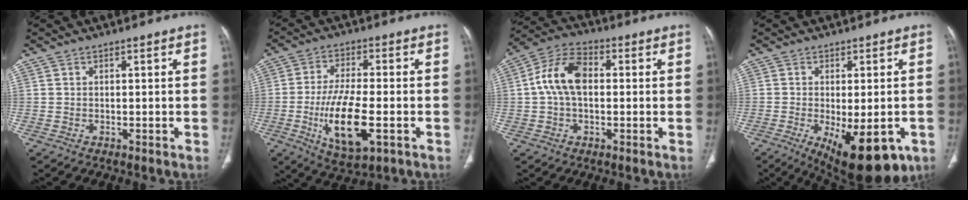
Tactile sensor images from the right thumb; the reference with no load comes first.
{"total": 13.4, "force": [-3.7, 4.9, 11.9], "torque": [-0.224, -0.002, -0.058]}
{"total": 10.3, "force": [0.6, 6.4, 8.1], "torque": [-0.155, 0.028, 0.005]}
{"total": 14.9, "force": [-6.1, 6.3, 12.1], "torque": [-0.144, -0.010, -0.071]}